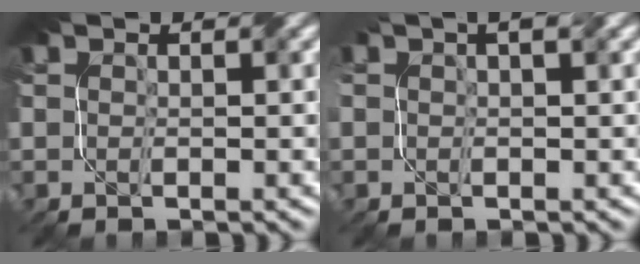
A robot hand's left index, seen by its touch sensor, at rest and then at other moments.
{"total": 1.1, "force": [0.2, 0.1, 1.1], "torque": [-0.017, 0.005, 0.000]}